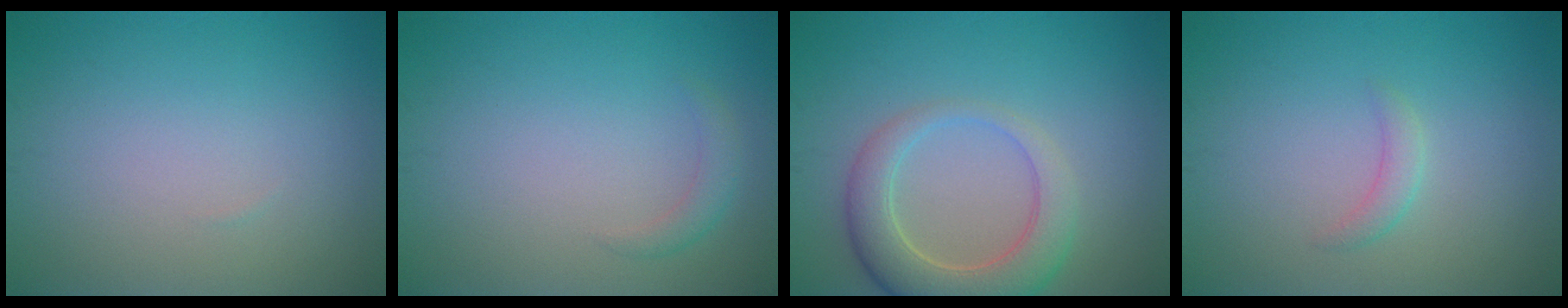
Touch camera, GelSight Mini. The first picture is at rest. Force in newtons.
{"total": 1.3, "press": 1.3, "slide": 0.1}
{"total": 5.4, "press": 5.3, "slide": 0.7}
{"total": 1.3, "press": 1.3, "slide": 0.0}